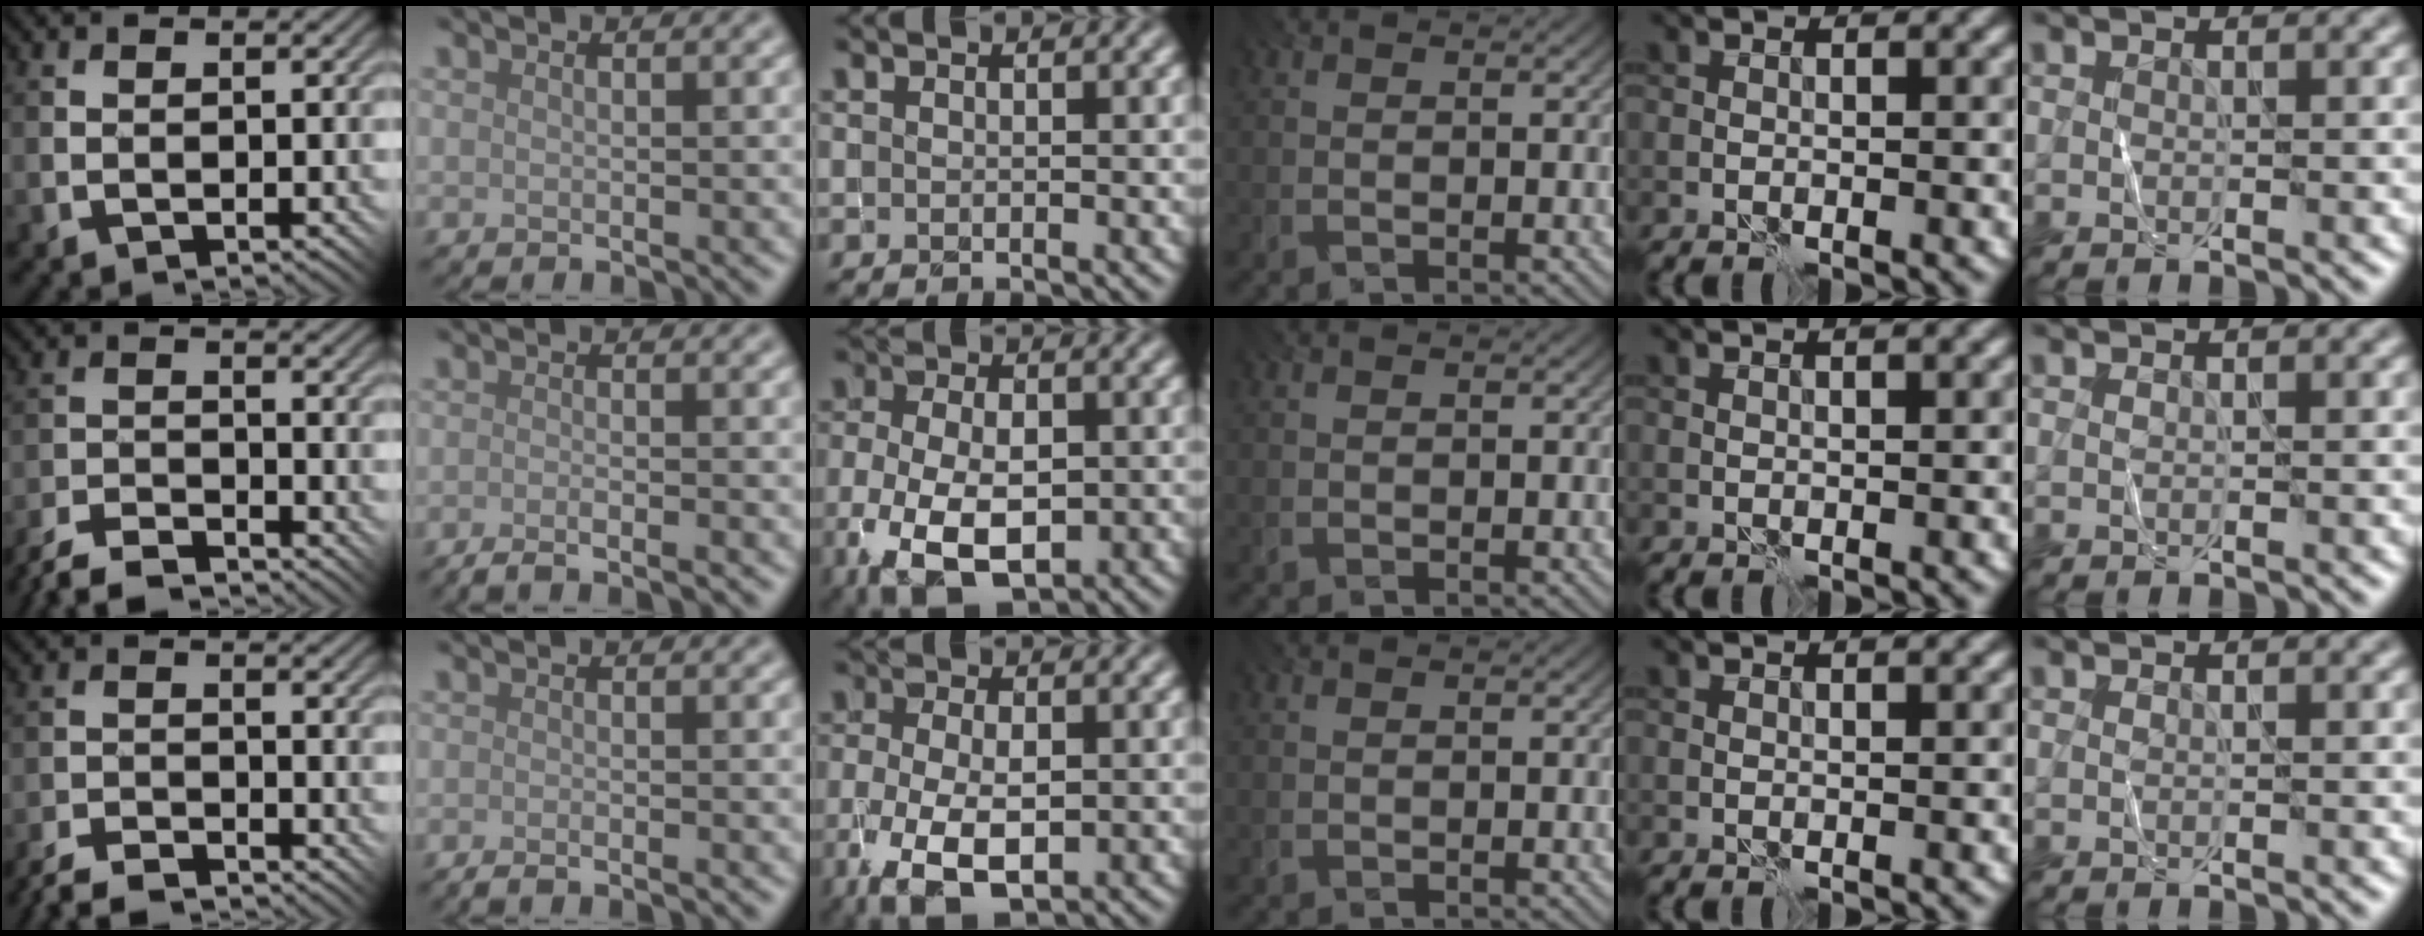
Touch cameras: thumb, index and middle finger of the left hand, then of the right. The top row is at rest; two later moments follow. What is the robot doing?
{"motion": "fold", "object": "shorts"}